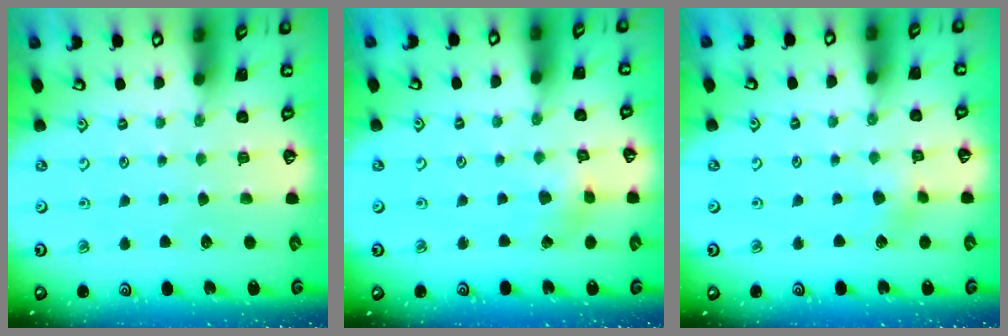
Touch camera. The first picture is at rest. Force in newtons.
{"total": 2.8, "press": 2.8, "slide": 0.3}
{"total": 3.2, "press": 3.1, "slide": 0.8}